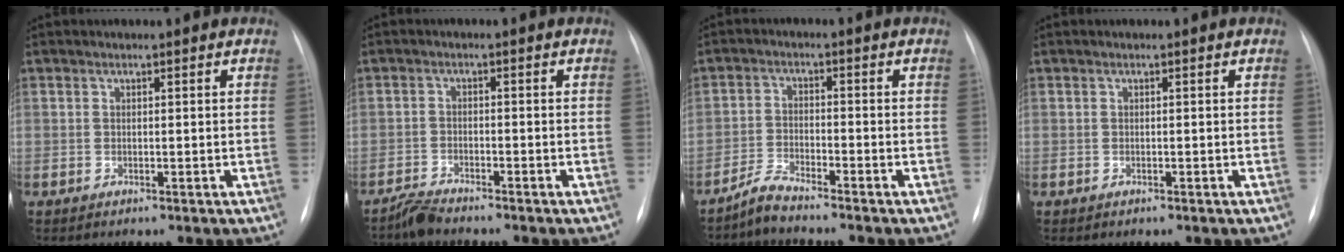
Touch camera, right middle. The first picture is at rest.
{"total": 2.6, "force": [-2.6, -0.1, 0.4], "torque": [-0.012, -0.011, -0.052]}
{"total": 3.5, "force": [-3.4, -0.1, 0.8], "torque": [-0.022, -0.014, -0.071]}
{"total": 0.0}